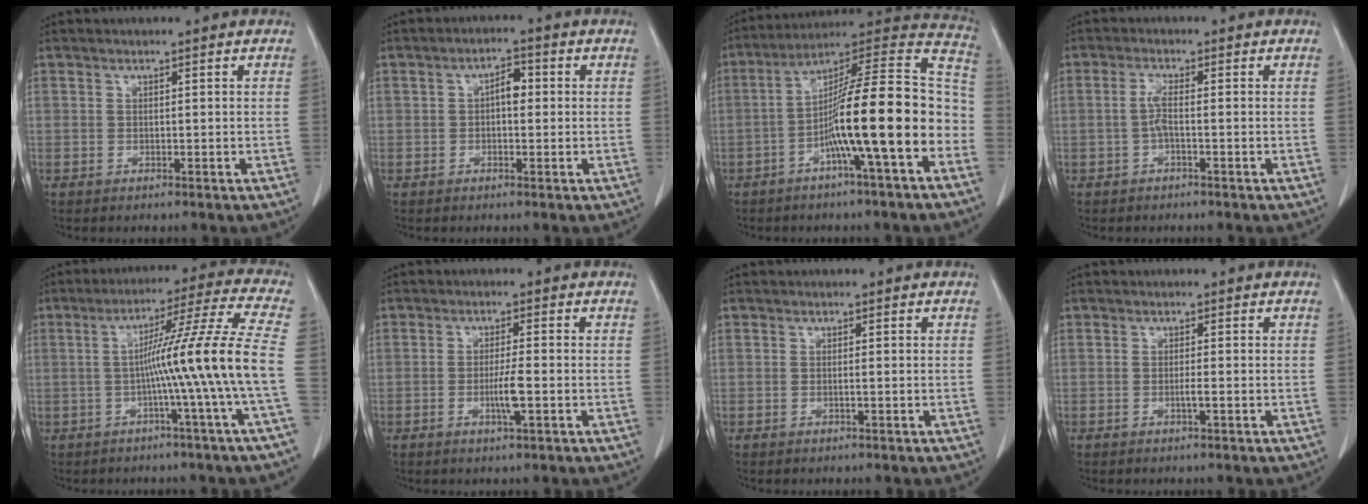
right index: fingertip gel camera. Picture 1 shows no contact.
{"total": 3.0, "force": [0.1, 1.5, 2.7], "torque": [-0.039, 0.013, -0.001]}
{"total": 18.2, "force": [-5.4, 0.7, 17.3], "torque": [-0.263, 0.022, -0.094]}
{"total": 2.5, "force": [-0.5, 0.2, 2.4], "torque": [-0.052, 0.002, -0.011]}
{"total": 13.6, "force": [-2.3, -3.3, 13.0], "torque": [-0.196, 0.005, -0.040]}
{"total": 3.7, "force": [-1.1, -0.1, 3.6], "torque": [-0.069, -0.006, -0.019]}
{"total": 0.7, "force": [-0.2, -0.1, 0.6], "torque": [-0.012, 0.000, -0.002]}
{"total": 1.2, "force": [-0.4, -0.1, 1.1], "torque": [-0.023, -0.001, -0.007]}